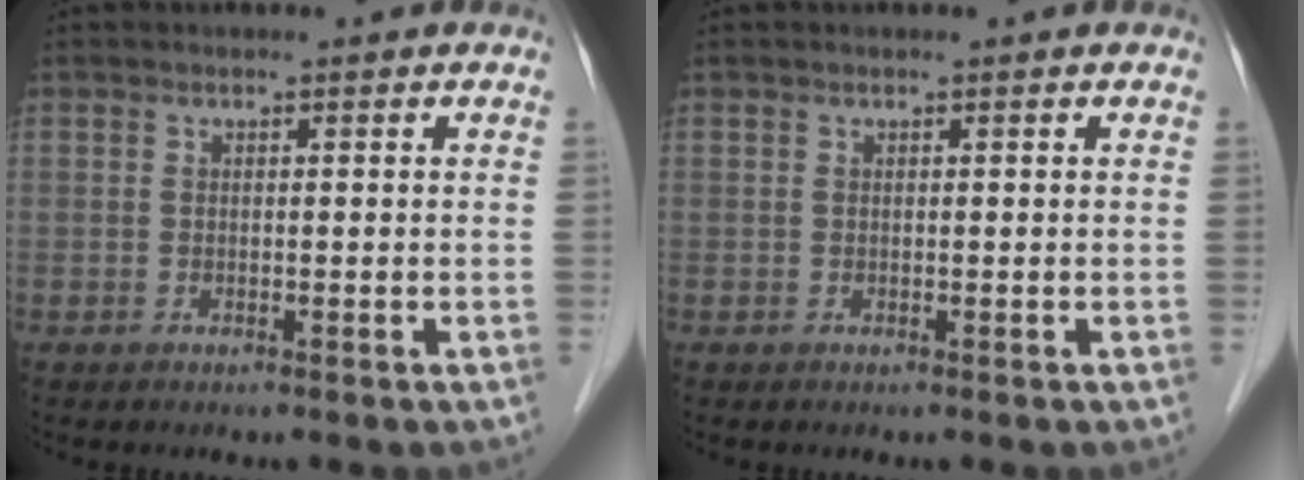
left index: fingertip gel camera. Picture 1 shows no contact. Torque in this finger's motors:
{"motor_torque": [0.00, 0.00, 0.00, 0.00]}